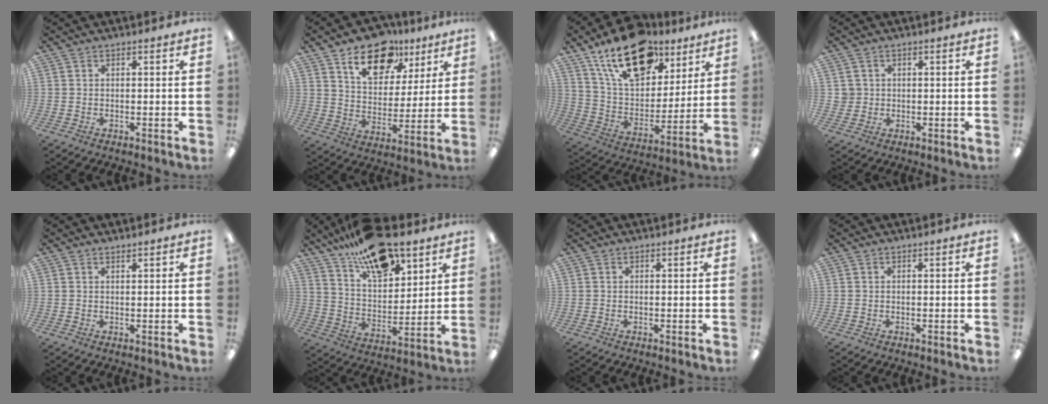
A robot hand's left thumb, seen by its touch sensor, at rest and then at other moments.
{"total": 15.5, "force": [10.0, 9.2, 7.6], "torque": [-0.113, -0.049, 0.176]}
{"total": 21.1, "force": [13.5, 11.4, 11.5], "torque": [-0.194, -0.063, 0.240]}
{"total": 2.3, "force": [0.5, 2.3, 0.0], "torque": [0.001, 0.001, 0.006]}
{"total": 0.8, "force": [0.8, 0.0, 0.1], "torque": [-0.003, -0.001, 0.015]}
{"total": 19.7, "force": [14.4, 8.5, 10.4], "torque": [-0.175, -0.077, 0.251]}
{"total": 0.0}
{"total": 0.0}